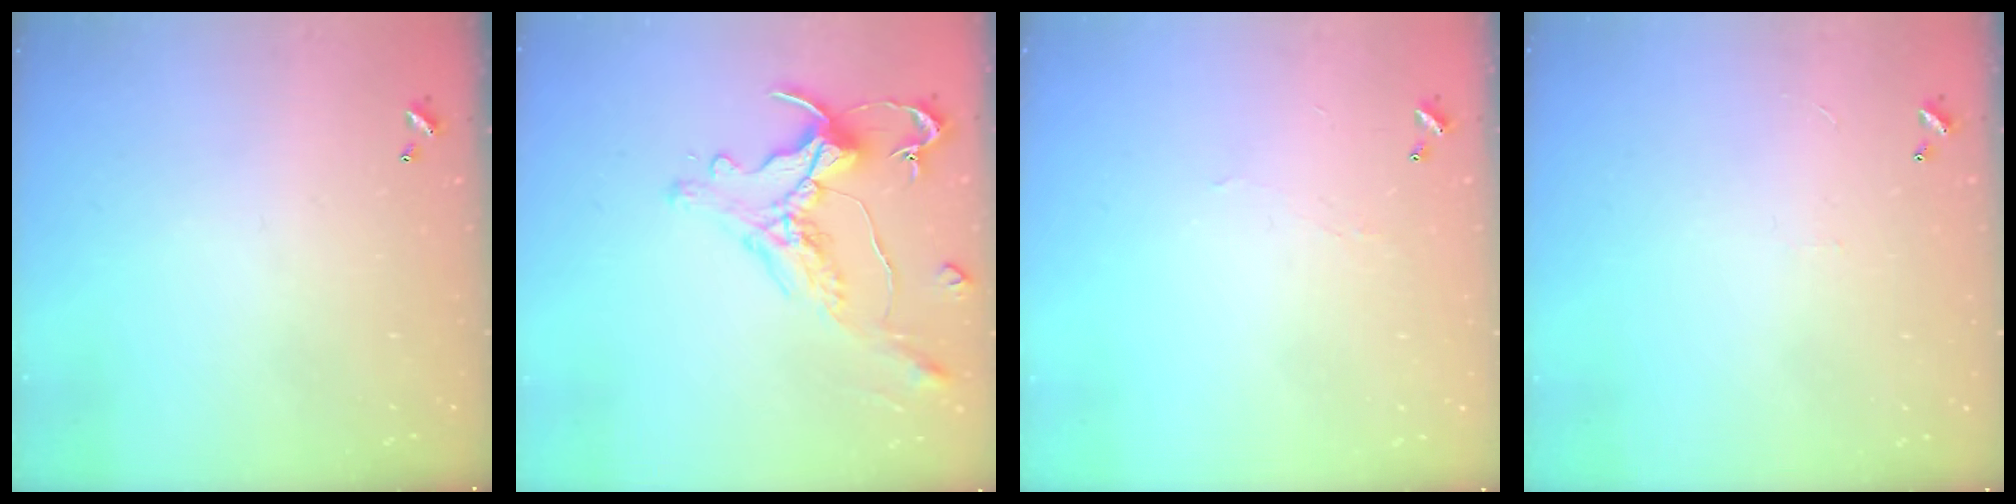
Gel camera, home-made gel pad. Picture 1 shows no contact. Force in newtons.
{"total": 0.7, "press": 0.1, "slide": 0.7}
{"total": 0.8, "press": 0.7, "slide": 0.4}
{"total": 1.3, "press": 1.3, "slide": 0.4}